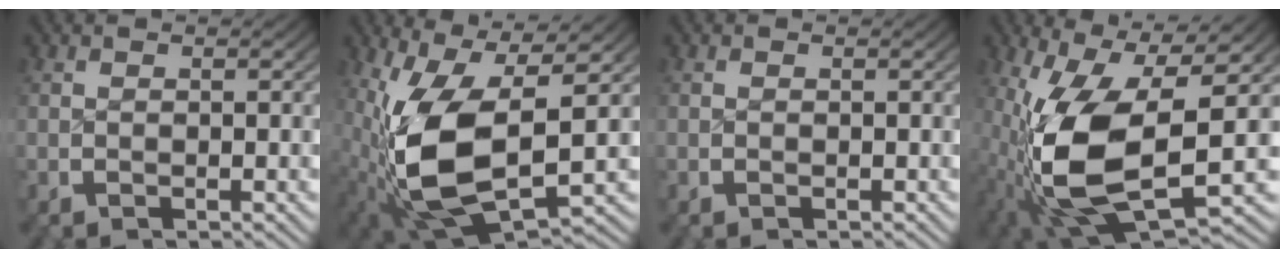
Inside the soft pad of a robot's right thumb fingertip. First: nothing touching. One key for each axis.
{"total": 12.1, "fx": -0.4, "fy": 7.8, "fz": 9.2, "tx": -0.218, "ty": -0.063, "tz": 0.025}
{"total": 1.1, "fx": -0.2, "fy": -0.1, "fz": -1.1, "tx": 0.013, "ty": -0.009, "tz": 0.000}
{"total": 13.5, "fx": -1.3, "fy": 8.2, "fz": 10.6, "tx": -0.242, "ty": -0.070, "tz": 0.014}